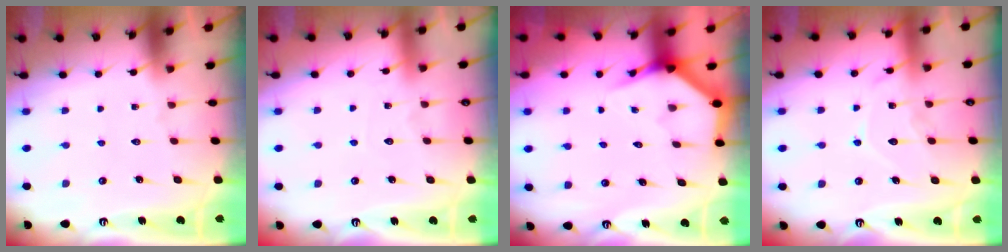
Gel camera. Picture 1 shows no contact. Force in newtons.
{"total": 3.2, "press": 3.2, "slide": 0.4}
{"total": 3.9, "press": 3.9, "slide": 0.2}
{"total": 10.5, "press": 10.5, "slide": 0.9}